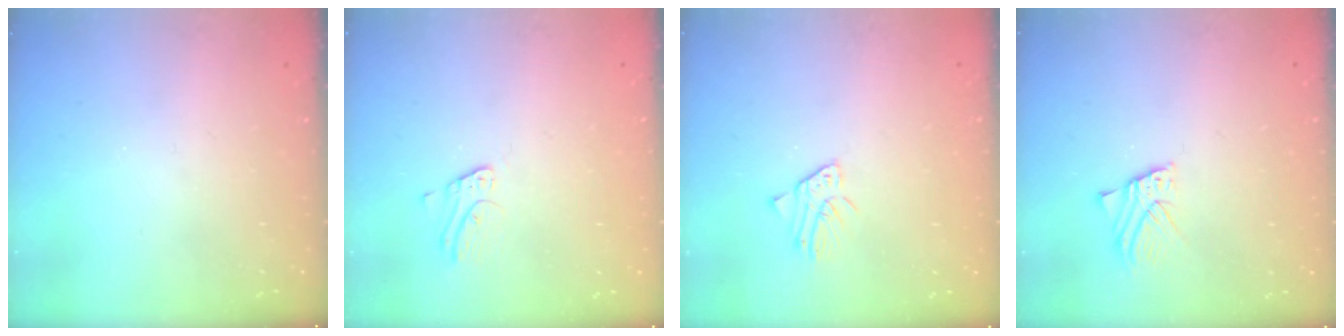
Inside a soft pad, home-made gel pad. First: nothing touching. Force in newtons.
{"total": 2.5, "press": 2.5, "slide": 0.2}
{"total": 1.3, "press": 1.3, "slide": 0.1}
{"total": 2.2, "press": 2.2, "slide": 0.0}